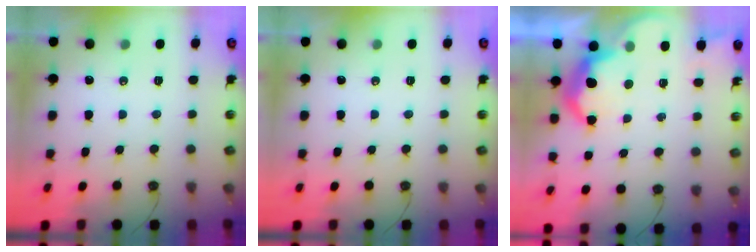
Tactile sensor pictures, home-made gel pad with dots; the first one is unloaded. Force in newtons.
{"total": 0.0}
{"total": 8.2, "press": 8.2, "slide": 0.8}